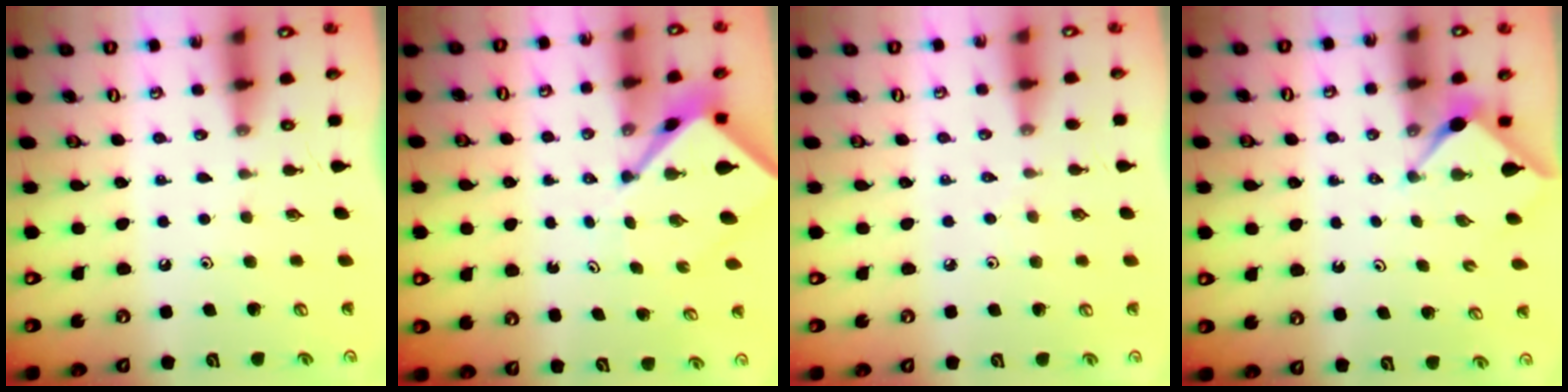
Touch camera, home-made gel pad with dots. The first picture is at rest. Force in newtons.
{"total": 5.1, "press": 5.1, "slide": 0.4}
{"total": 1.1, "press": 1.0, "slide": 0.4}
{"total": 2.9, "press": 2.8, "slide": 0.4}